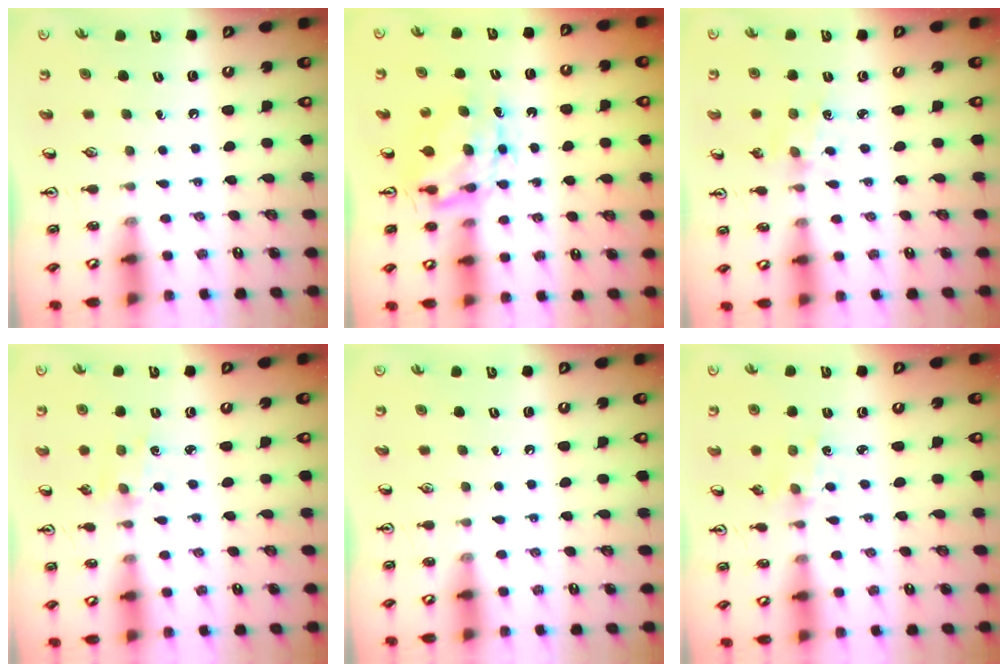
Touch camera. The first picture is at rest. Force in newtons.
{"total": 7.9, "press": 7.9, "slide": 0.6}
{"total": 1.8, "press": 1.7, "slide": 0.4}
{"total": 1.4, "press": 1.4, "slide": 0.3}
{"total": 0.0}
{"total": 1.0, "press": 0.9, "slide": 0.2}